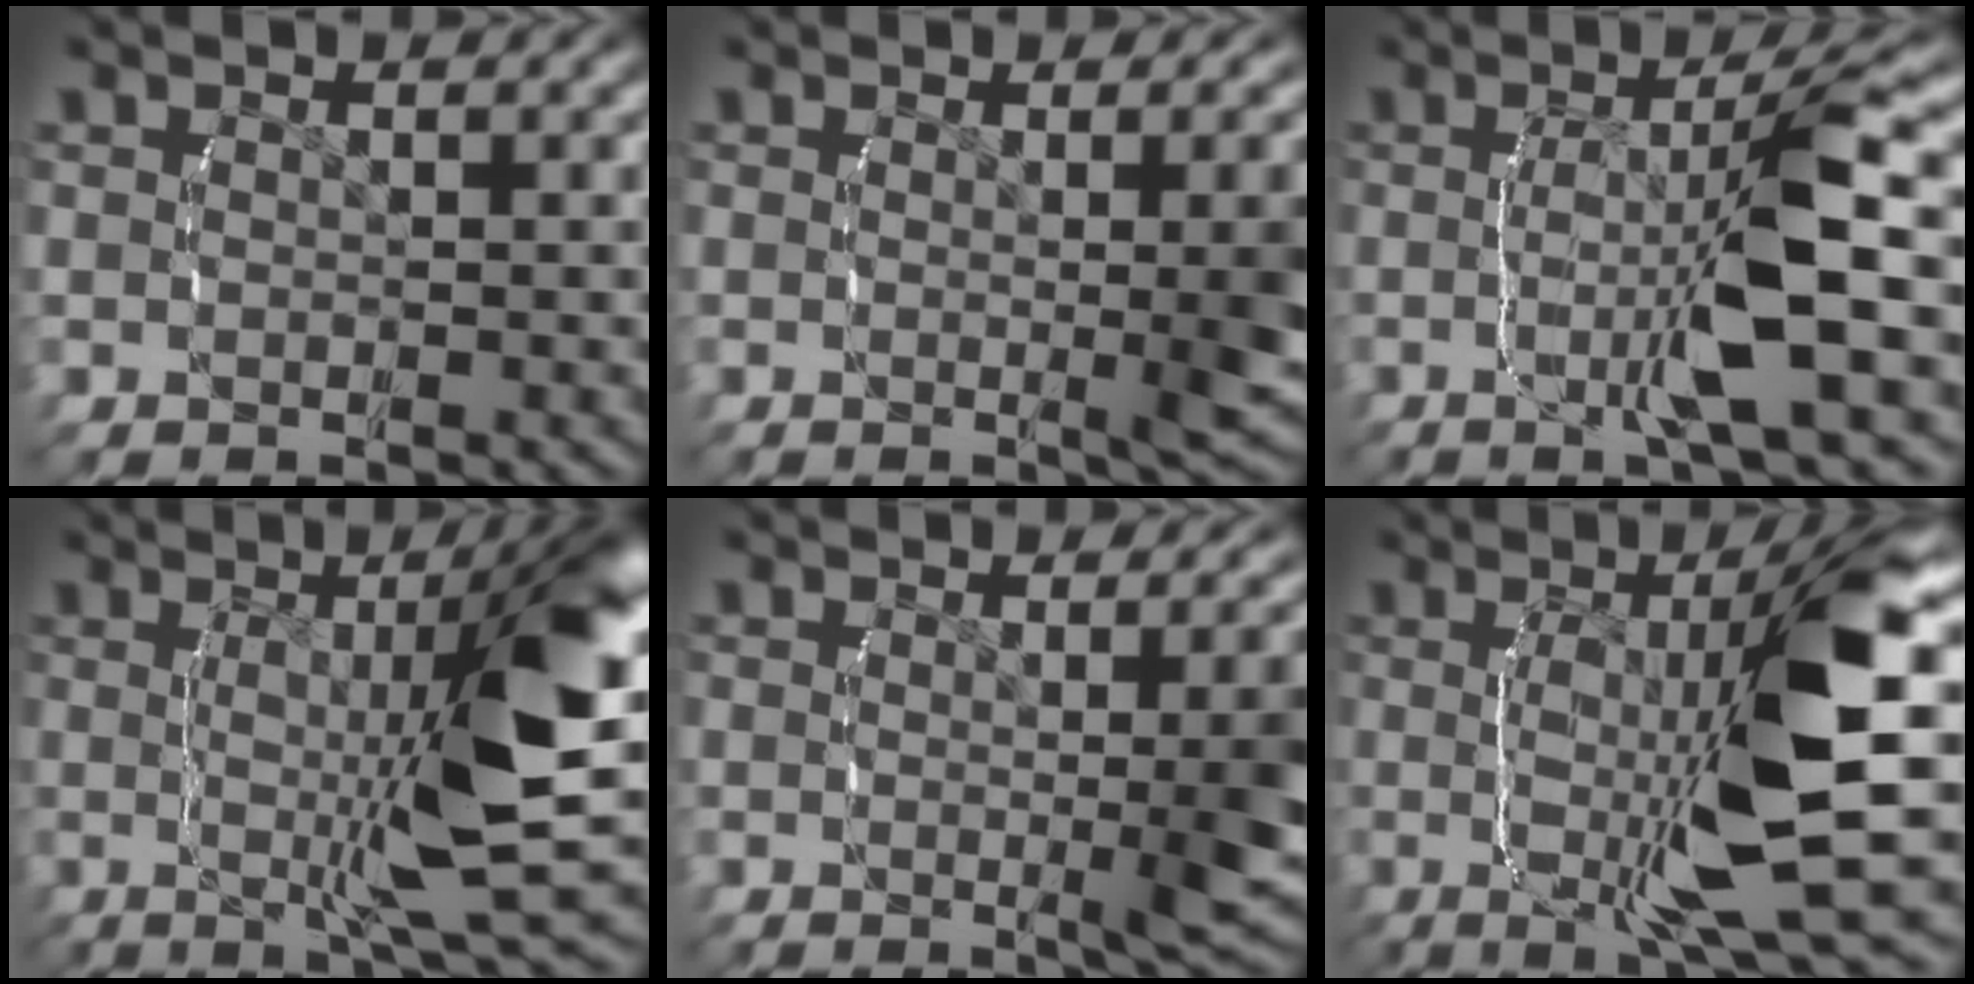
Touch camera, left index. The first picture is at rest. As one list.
[{"total": 4.8, "force": [-0.1, 0.4, 4.8], "torque": [-0.058, -0.003, -0.003]}, {"total": 6.1, "force": [-0.4, -0.1, 6.1], "torque": [-0.101, 0.008, -0.004]}, {"total": 11.4, "force": [1.7, 1.9, 11.2], "torque": [-0.156, 0.010, 0.028]}, {"total": 5.7, "force": [-0.2, 0.6, 5.7], "torque": [-0.069, -0.003, -0.004]}, {"total": 10.8, "force": [0.2, 1.5, 10.7], "torque": [-0.163, 0.001, 0.012]}]